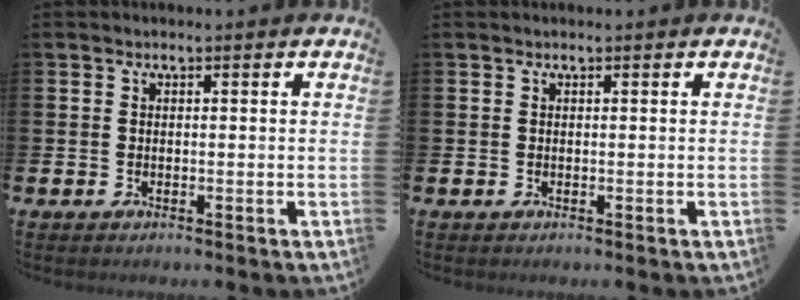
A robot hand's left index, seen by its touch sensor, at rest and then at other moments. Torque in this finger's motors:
{"motor_torque": [0.82, -1.32, -0.34, 0.02]}